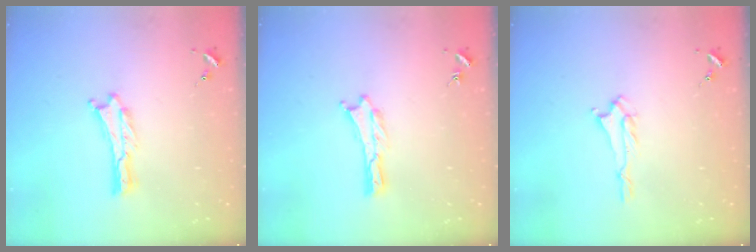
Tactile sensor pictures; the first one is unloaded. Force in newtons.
{"total": 0.0}
{"total": 1.4, "press": 1.3, "slide": 0.2}